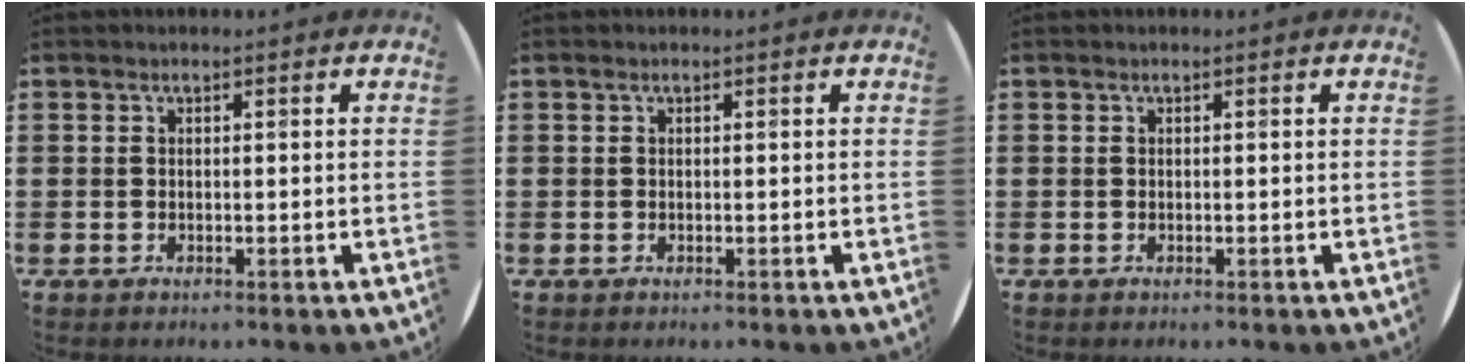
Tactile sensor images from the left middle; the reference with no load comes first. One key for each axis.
{"total": 0.0}
{"total": 0.0}